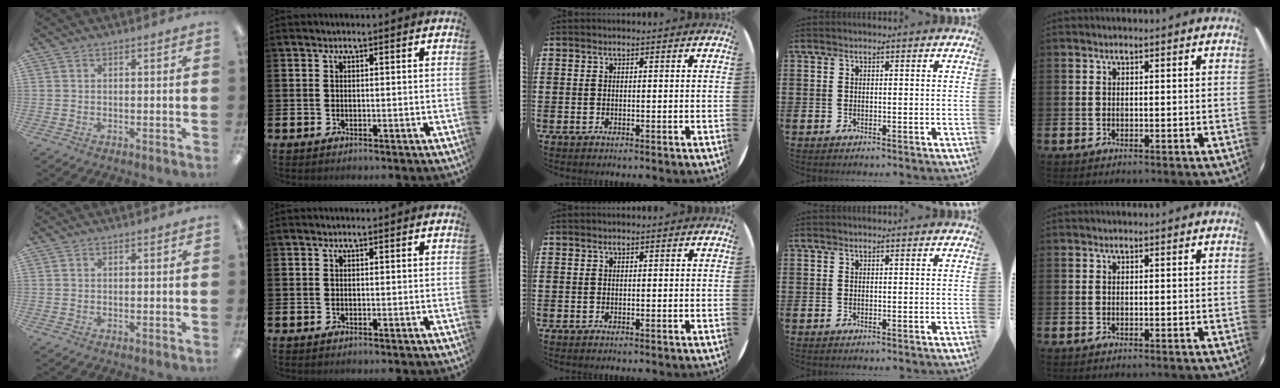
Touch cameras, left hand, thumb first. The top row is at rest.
{}